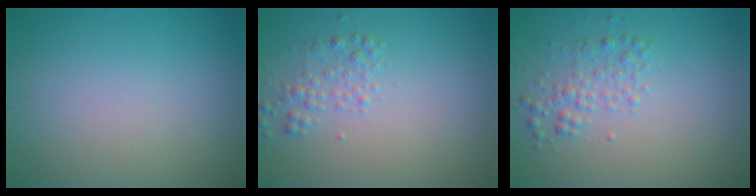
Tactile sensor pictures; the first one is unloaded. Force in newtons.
{"total": 1.6, "press": 1.6, "slide": 0.0}
{"total": 1.9, "press": 1.9, "slide": 0.1}